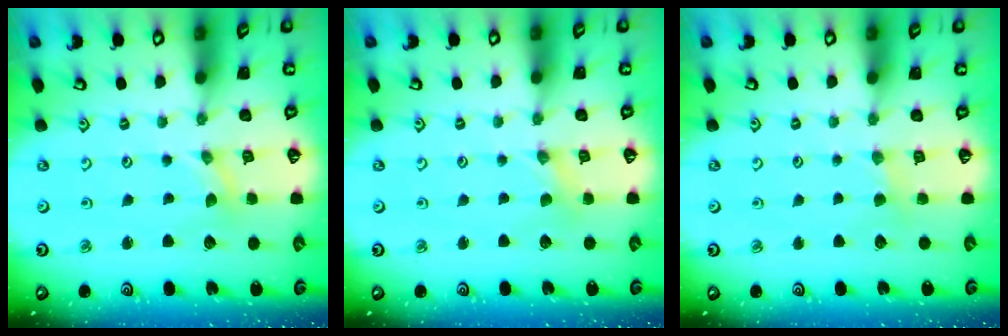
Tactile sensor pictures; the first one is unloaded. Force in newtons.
{"total": 0.0}
{"total": 2.3, "press": 2.3, "slide": 0.4}